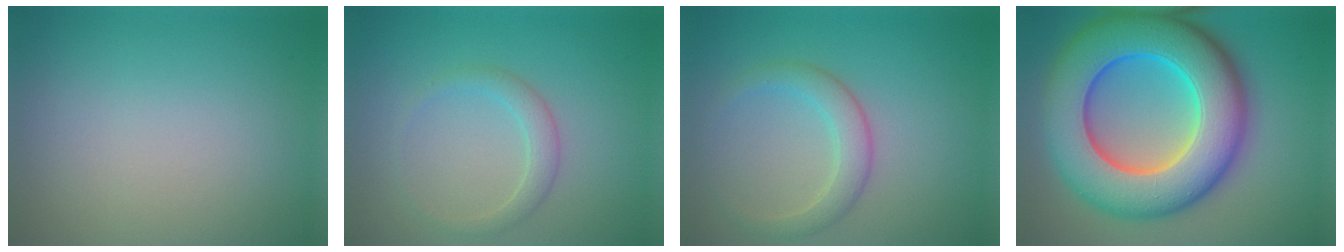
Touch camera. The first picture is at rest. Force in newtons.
{"total": 1.9, "press": 1.9, "slide": 0.1}
{"total": 2.7, "press": 2.7, "slide": 0.2}
{"total": 14.6, "press": 14.6, "slide": 0.3}